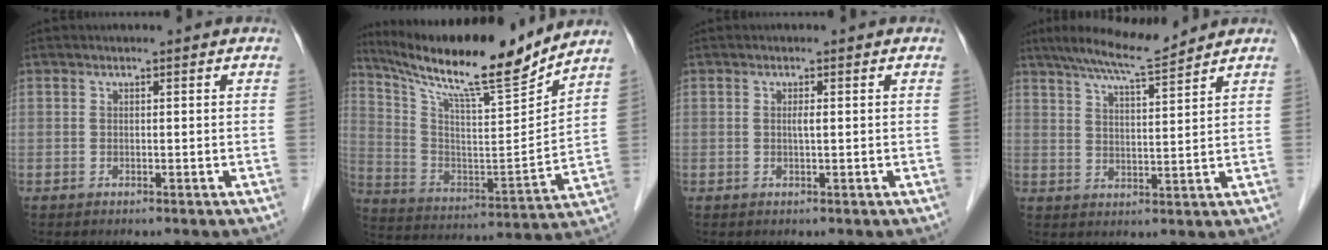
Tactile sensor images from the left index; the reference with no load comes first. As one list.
[{"total": 19.3, "force": [17.1, 0.1, 8.9], "torque": [-0.167, -0.029, 0.286]}, {"total": 0.9, "force": [0.1, 0.0, 0.9], "torque": [-0.018, 0.000, 0.000]}, {"total": 8.4, "force": [7.3, -0.2, 4.1], "torque": [-0.071, 0.006, 0.124]}]